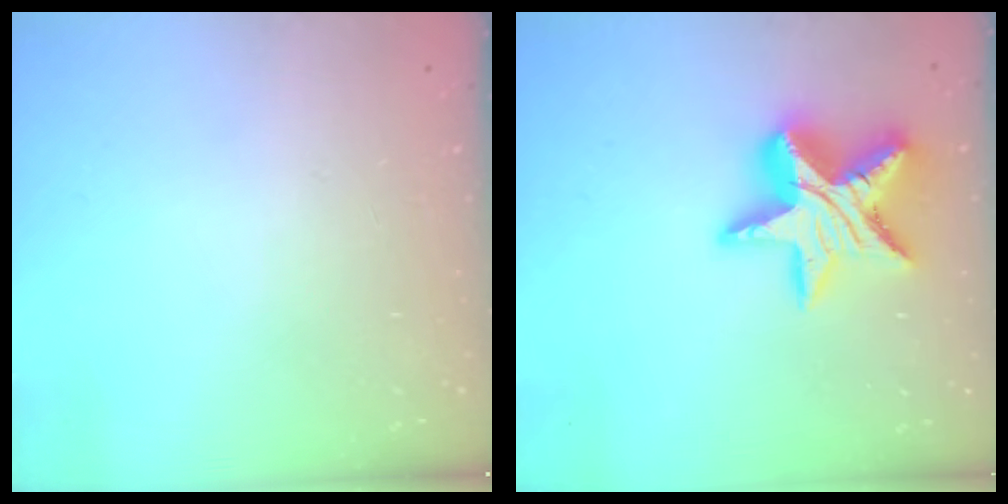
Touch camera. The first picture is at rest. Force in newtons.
{"total": 17.9, "press": 17.9, "slide": 1.4}